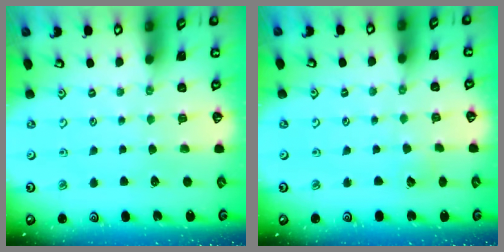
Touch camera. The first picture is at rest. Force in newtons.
{"total": 2.8, "press": 2.8, "slide": 0.2}